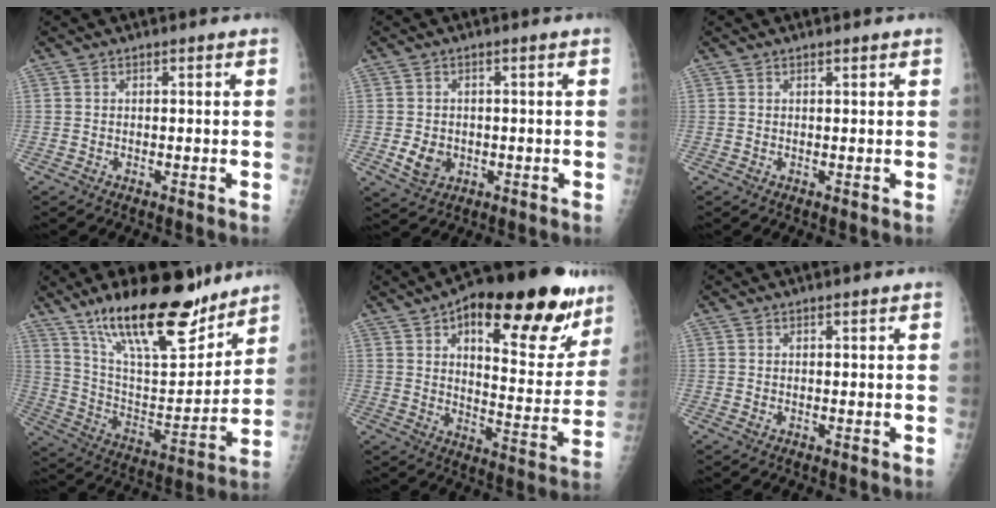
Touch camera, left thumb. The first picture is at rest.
{"total": 4.3, "force": [-0.7, 3.5, 2.4], "torque": [-0.032, 0.000, -0.005]}
{"total": 0.6, "force": [0.5, 0.2, 0.2], "torque": [-0.006, -0.004, 0.008]}
{"total": 24.5, "force": [17.5, 8.3, 15.0], "torque": [-0.209, -0.081, 0.299]}
{"total": 26.1, "force": [14.6, 10.5, 18.8], "torque": [-0.210, -0.037, 0.208]}
{"total": 0.6, "force": [0.3, 0.3, 0.3], "torque": [-0.003, -0.002, 0.005]}